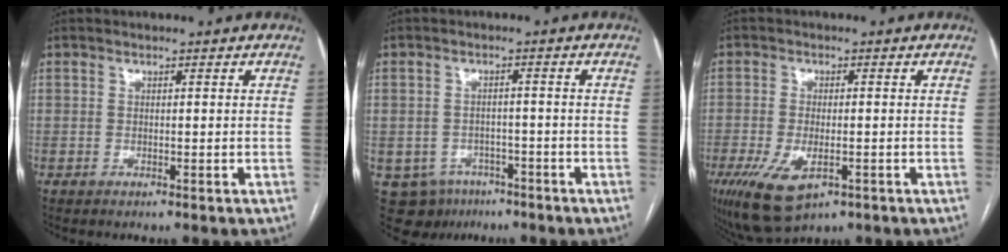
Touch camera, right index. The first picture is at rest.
{"total": 8.2, "force": [-4.6, 6.5, 1.9], "torque": [-0.039, 0.009, -0.057]}
{"total": 8.8, "force": [-4.0, 3.7, 6.9], "torque": [-0.130, -0.019, -0.059]}